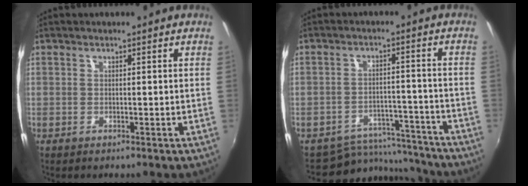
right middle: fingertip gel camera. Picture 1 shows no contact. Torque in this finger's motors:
{"motor_torque": [-0.56, -0.51, -0.18, -0.08]}